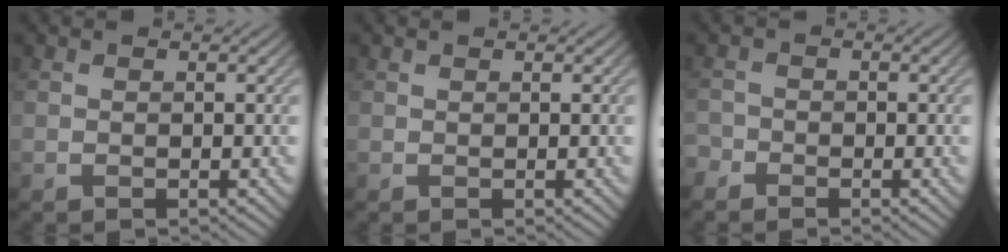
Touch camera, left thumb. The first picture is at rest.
{"total": 0.0}
{"total": 1.7, "force": [-1.4, 0.8, 0.1], "torque": [0.000, -0.002, -0.037]}